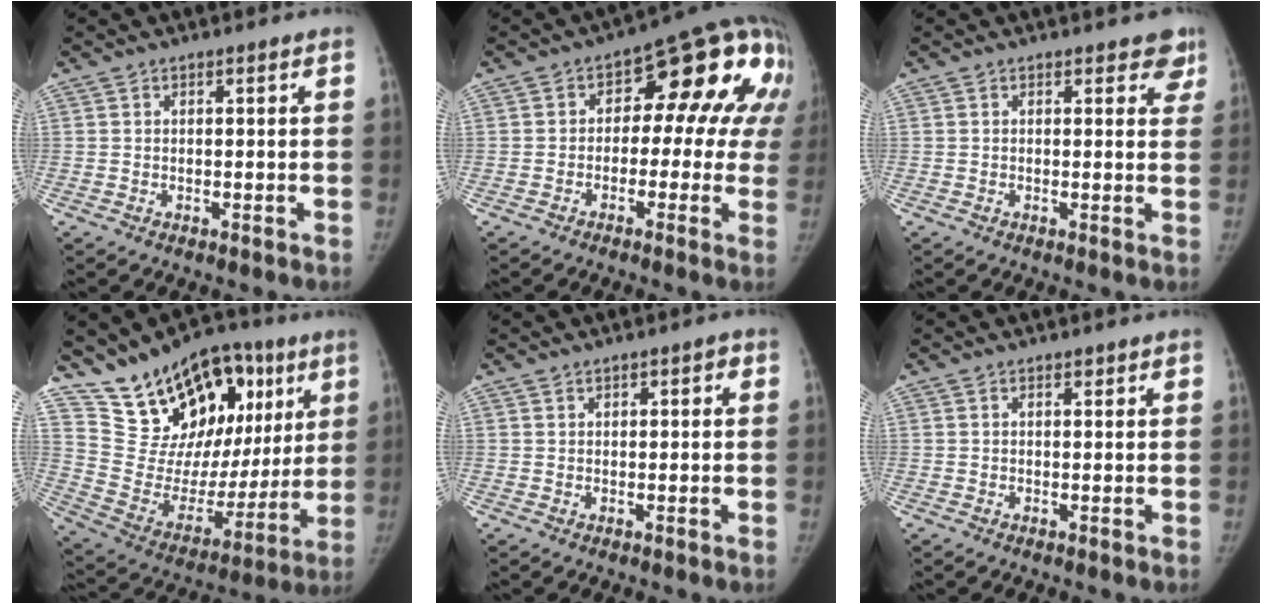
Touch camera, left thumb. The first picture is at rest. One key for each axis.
{"total": 16.2, "fx": 2.0, "fy": 9.5, "fz": 13.0, "tx": -0.109, "ty": 0.033, "tz": 0.009}
{"total": 4.1, "fx": 3.1, "fy": 2.3, "fz": 1.4, "tx": 0.026, "ty": -0.013, "tz": 0.022}
{"total": 23.7, "fx": 12.0, "fy": 14.4, "fz": 14.5, "tx": -0.161, "ty": -0.020, "tz": 0.213}
{"total": 1.4, "fx": 0.5, "fy": 1.0, "fz": 0.9, "tx": -0.001, "ty": 0.002, "tz": 0.005}
{"total": 0.6, "fx": 0.4, "fy": 0.4, "fz": 0.3, "tx": 0.001, "ty": -0.002, "tz": 0.005}